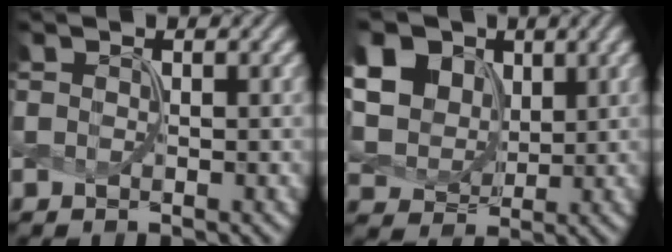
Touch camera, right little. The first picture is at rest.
{"total": 11.6, "force": [4.8, 8.8, 5.8], "torque": [-0.160, 0.030, 0.097]}